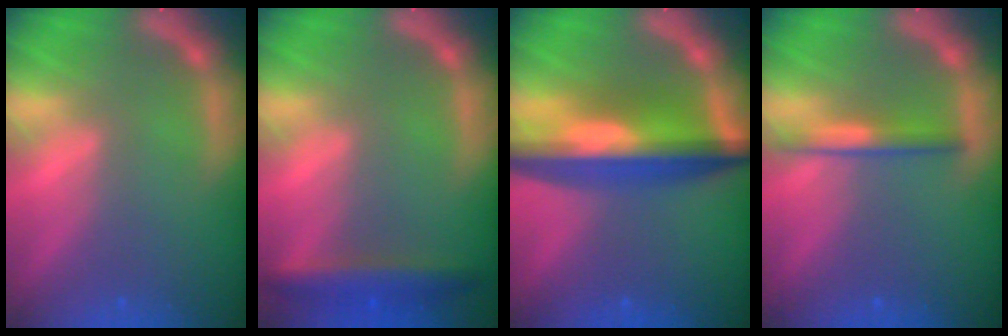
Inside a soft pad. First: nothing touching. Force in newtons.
{"total": 4.0}
{"total": 9.6}
{"total": 2.5}